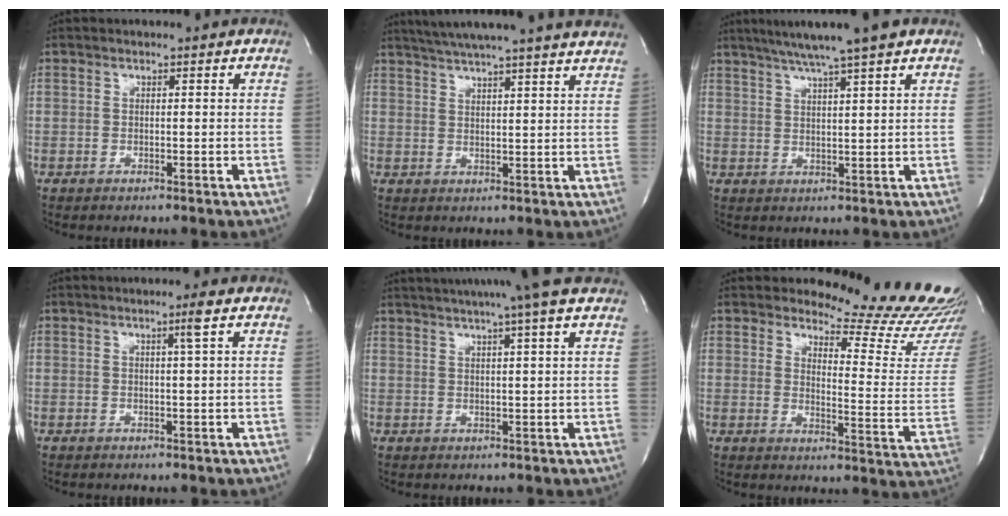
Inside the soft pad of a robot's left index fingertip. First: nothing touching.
{"total": 19.6, "force": [17.6, -0.3, 8.6], "torque": [-0.146, 0.001, 0.230]}
{"total": 9.4, "force": [7.4, -0.8, 5.7], "torque": [-0.095, 0.016, 0.104]}
{"total": 2.0, "force": [0.8, -0.7, 1.6], "torque": [-0.034, -0.006, 0.017]}
{"total": 11.4, "force": [9.5, -1.5, 6.2], "torque": [-0.107, 0.007, 0.120]}
{"total": 17.6, "force": [17.0, 0.6, 4.7], "torque": [-0.059, -0.152, 0.185]}